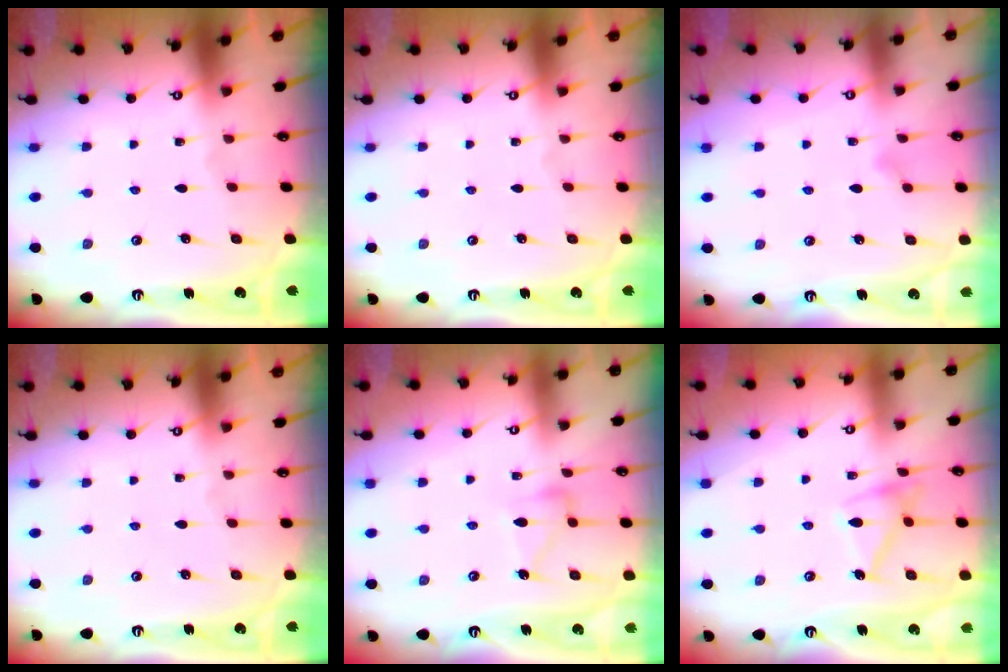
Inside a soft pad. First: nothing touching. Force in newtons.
{"total": 0.0}
{"total": 8.5, "press": 8.4, "slide": 0.5}
{"total": 0.0}
{"total": 9.1, "press": 9.1, "slide": 0.5}
{"total": 13.9, "press": 13.9, "slide": 0.5}